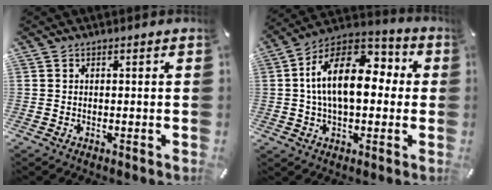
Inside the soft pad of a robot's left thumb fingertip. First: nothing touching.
{"total": 17.4, "force": [2.3, 10.4, 13.7], "torque": [-0.252, -0.001, 0.033]}